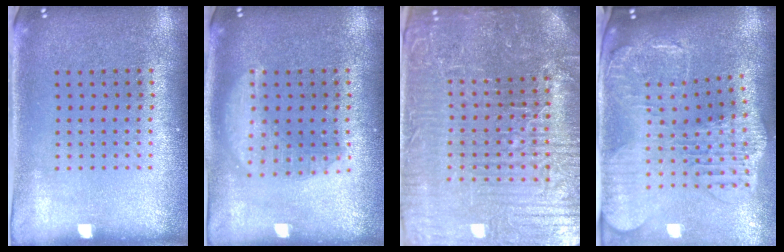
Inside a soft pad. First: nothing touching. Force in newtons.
{"total": 1.6, "press": 1.6, "slide": 0.2}
{"total": 6.7, "press": 6.0, "slide": 2.9}
{"total": 2.8, "press": 2.4, "slide": 1.4}